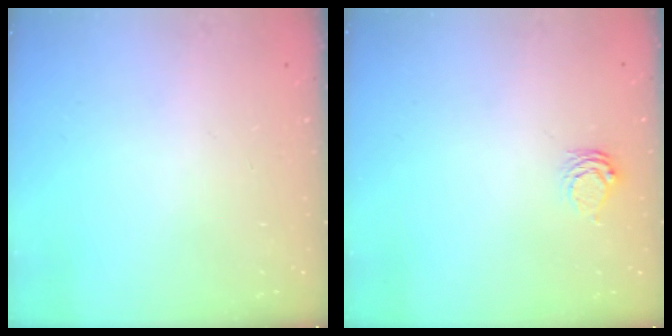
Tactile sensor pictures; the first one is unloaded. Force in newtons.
{"total": 3.9, "press": 3.8, "slide": 0.4}